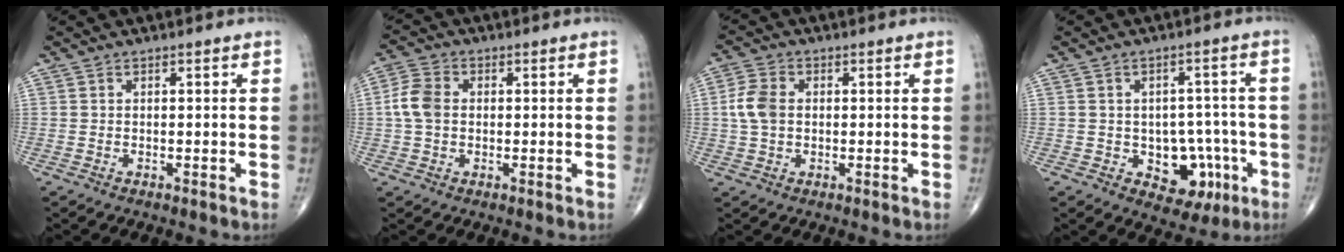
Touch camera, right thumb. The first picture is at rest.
{"total": 5.7, "force": [0.2, 4.2, 3.9], "torque": [-0.084, 0.013, -0.002]}
{"total": 5.6, "force": [0.3, 3.9, 4.0], "torque": [-0.086, 0.008, 0.002]}
{"total": 9.6, "force": [-3.0, 7.0, 5.9], "torque": [-0.029, 0.029, -0.029]}